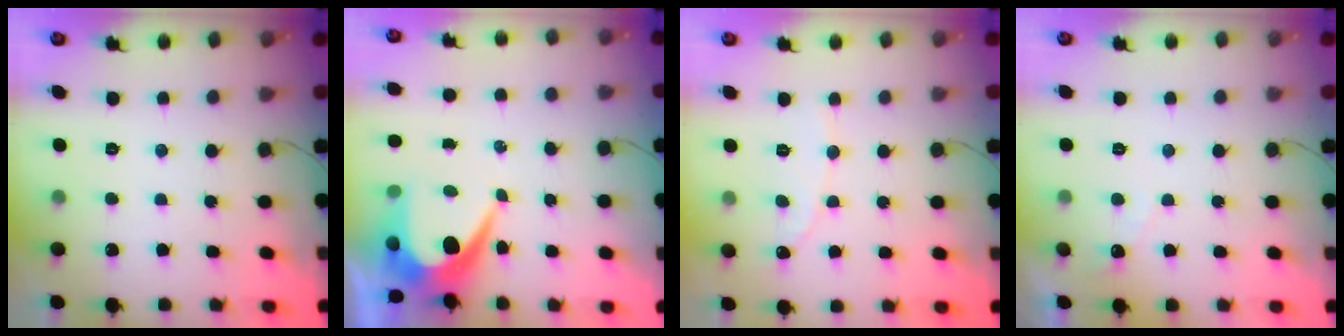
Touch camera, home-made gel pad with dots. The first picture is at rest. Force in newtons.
{"total": 7.8, "press": 7.7, "slide": 0.5}
{"total": 2.1, "press": 2.1, "slide": 0.1}
{"total": 2.7, "press": 2.7, "slide": 0.1}